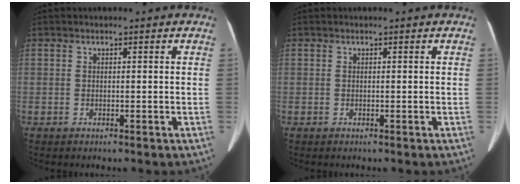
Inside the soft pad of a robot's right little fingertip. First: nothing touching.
{"total": 0.0}